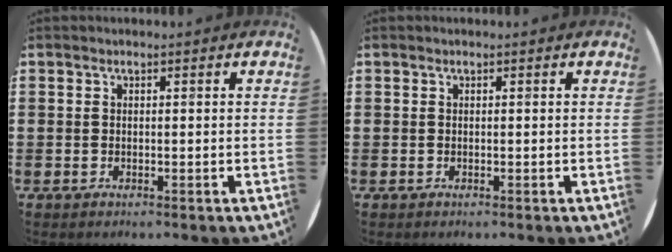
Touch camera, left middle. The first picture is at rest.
{"total": 0.0}